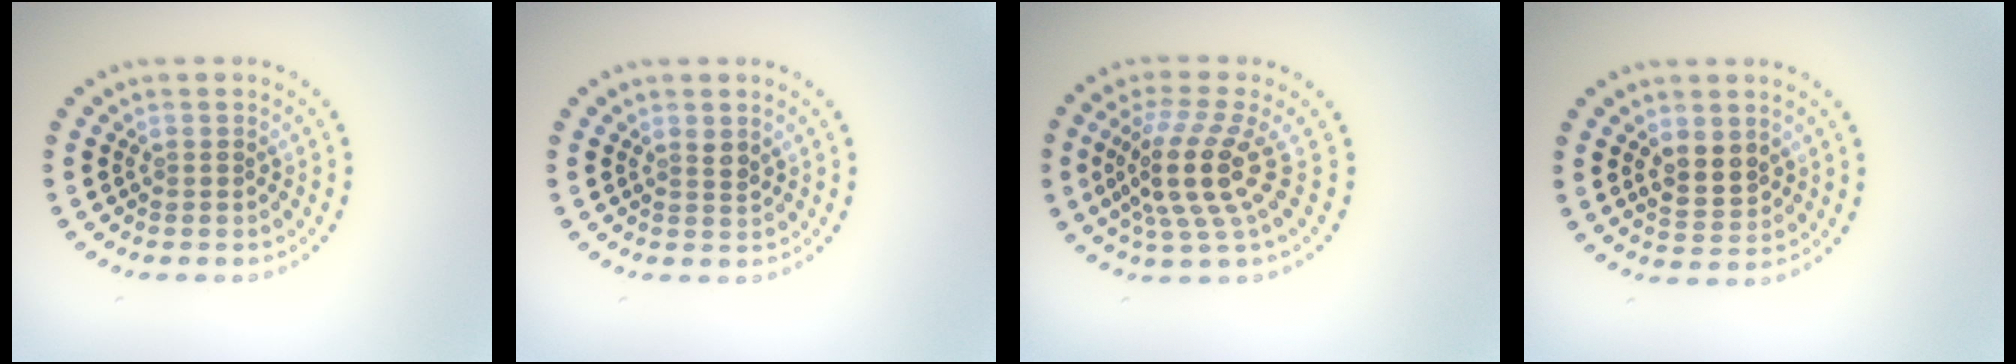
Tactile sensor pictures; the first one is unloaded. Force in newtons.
{"total": 1.0, "press": 0.8, "slide": 0.6}
{"total": 4.9, "press": 3.6, "slide": 3.4}
{"total": 2.9, "press": 2.8, "slide": 0.8}